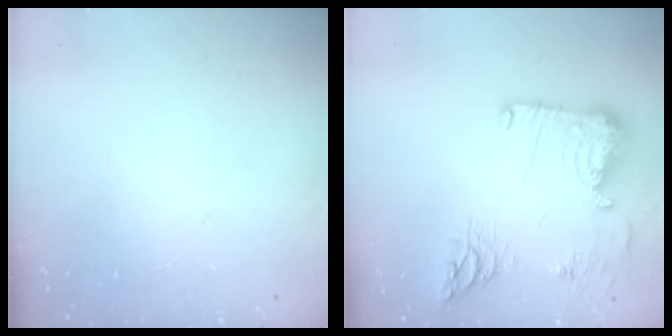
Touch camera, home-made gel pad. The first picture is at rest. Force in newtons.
{"total": 20.2, "press": 18.8, "slide": 7.4}